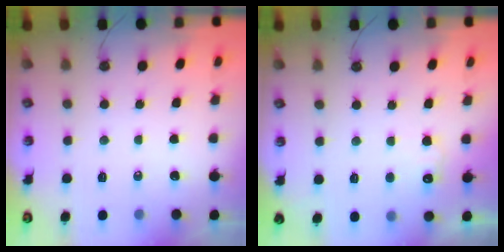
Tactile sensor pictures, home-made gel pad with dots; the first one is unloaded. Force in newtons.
{"total": 5.1, "press": 4.9, "slide": 1.3}